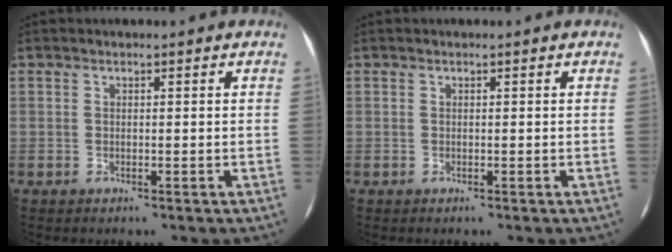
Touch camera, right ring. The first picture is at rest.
{"total": 0.0}